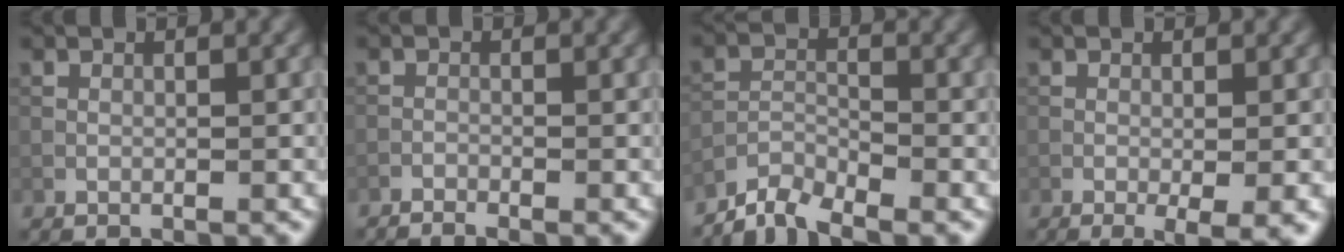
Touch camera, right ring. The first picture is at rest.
{"total": 0.9, "force": [-0.8, -0.1, 0.3], "torque": [-0.015, 0.003, -0.020]}
{"total": 3.2, "force": [-2.9, 0.8, 1.1], "torque": [-0.023, -0.001, -0.063]}
{"total": 3.2, "force": [-1.0, 0.6, 3.0], "torque": [-0.050, -0.001, -0.011]}